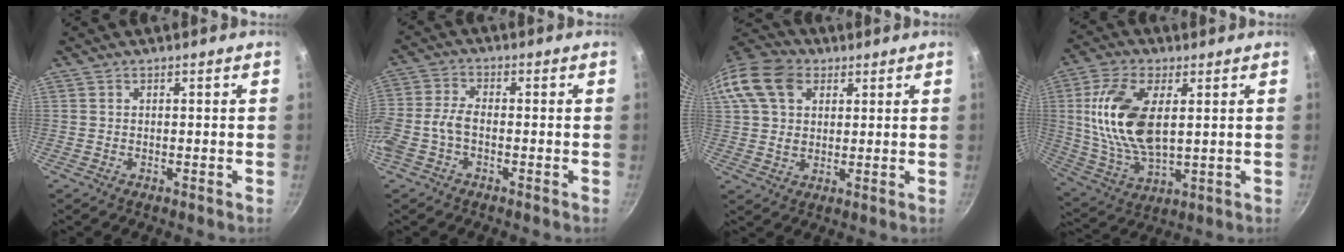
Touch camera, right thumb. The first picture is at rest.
{"total": 6.0, "force": [-2.3, 3.0, 4.6], "torque": [-0.113, 0.021, -0.059]}
{"total": 14.3, "force": [5.1, 10.3, 8.5], "torque": [-0.163, 0.011, 0.082]}
{"total": 16.3, "force": [3.0, 8.4, 13.7], "torque": [-0.262, -0.006, 0.063]}